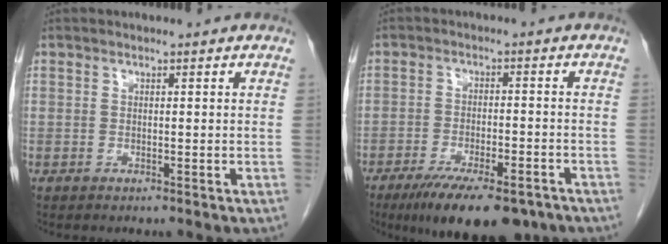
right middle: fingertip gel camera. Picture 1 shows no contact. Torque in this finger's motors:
{"motor_torque": [1.09, -1.05, 0.21, 0.09]}